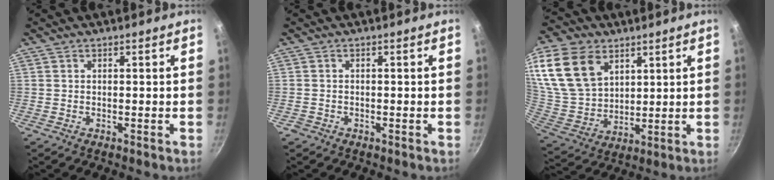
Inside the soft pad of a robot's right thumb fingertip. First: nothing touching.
{"total": 0.8, "force": [-0.5, 0.6, 0.0], "torque": [-0.001, 0.003, -0.006]}
{"total": 20.6, "force": [9.4, 14.0, 11.8], "torque": [-0.239, -0.018, 0.193]}